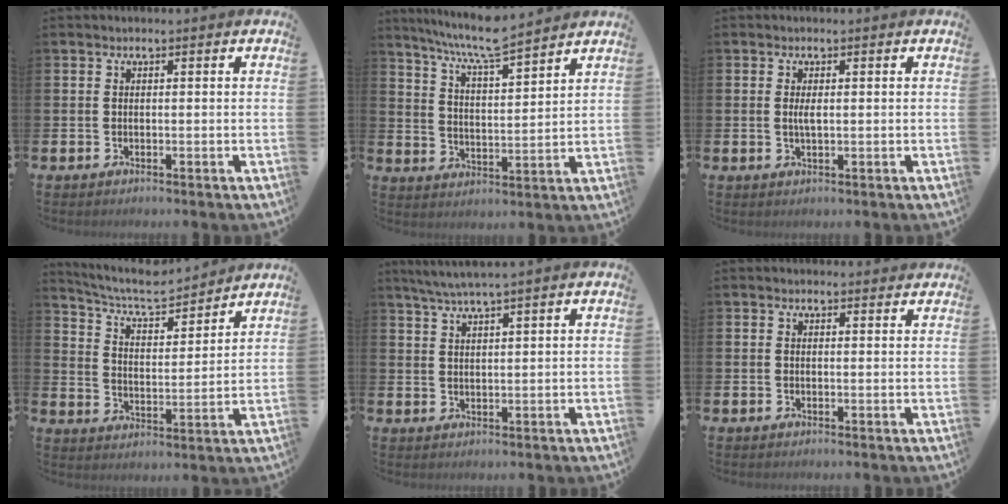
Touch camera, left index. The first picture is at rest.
{"total": 7.9, "force": [7.4, 0.2, 3.0], "torque": [-0.087, -0.040, 0.131]}
{"total": 1.6, "force": [0.2, 0.5, 1.5], "torque": [-0.023, -0.001, 0.000]}
{"total": 7.1, "force": [6.6, 1.5, 2.1], "torque": [-0.068, -0.046, 0.113]}
{"total": 3.4, "force": [2.9, -0.5, 1.6], "torque": [-0.039, -0.005, 0.054]}
{"total": 0.8, "force": [0.7, 0.3, 0.1], "torque": [0.009, -0.001, 0.011]}